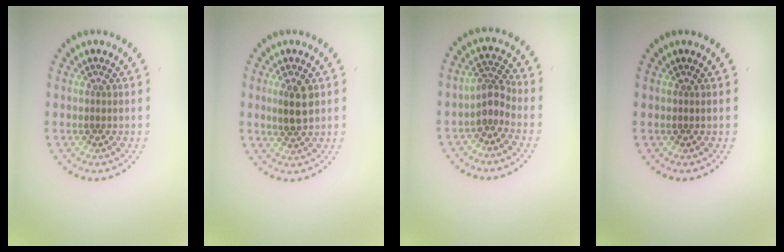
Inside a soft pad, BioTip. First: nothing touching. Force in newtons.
{"total": 2.7, "press": 2.6, "slide": 0.7}
{"total": 2.3, "press": 1.6, "slide": 1.7}
{"total": 0.0}